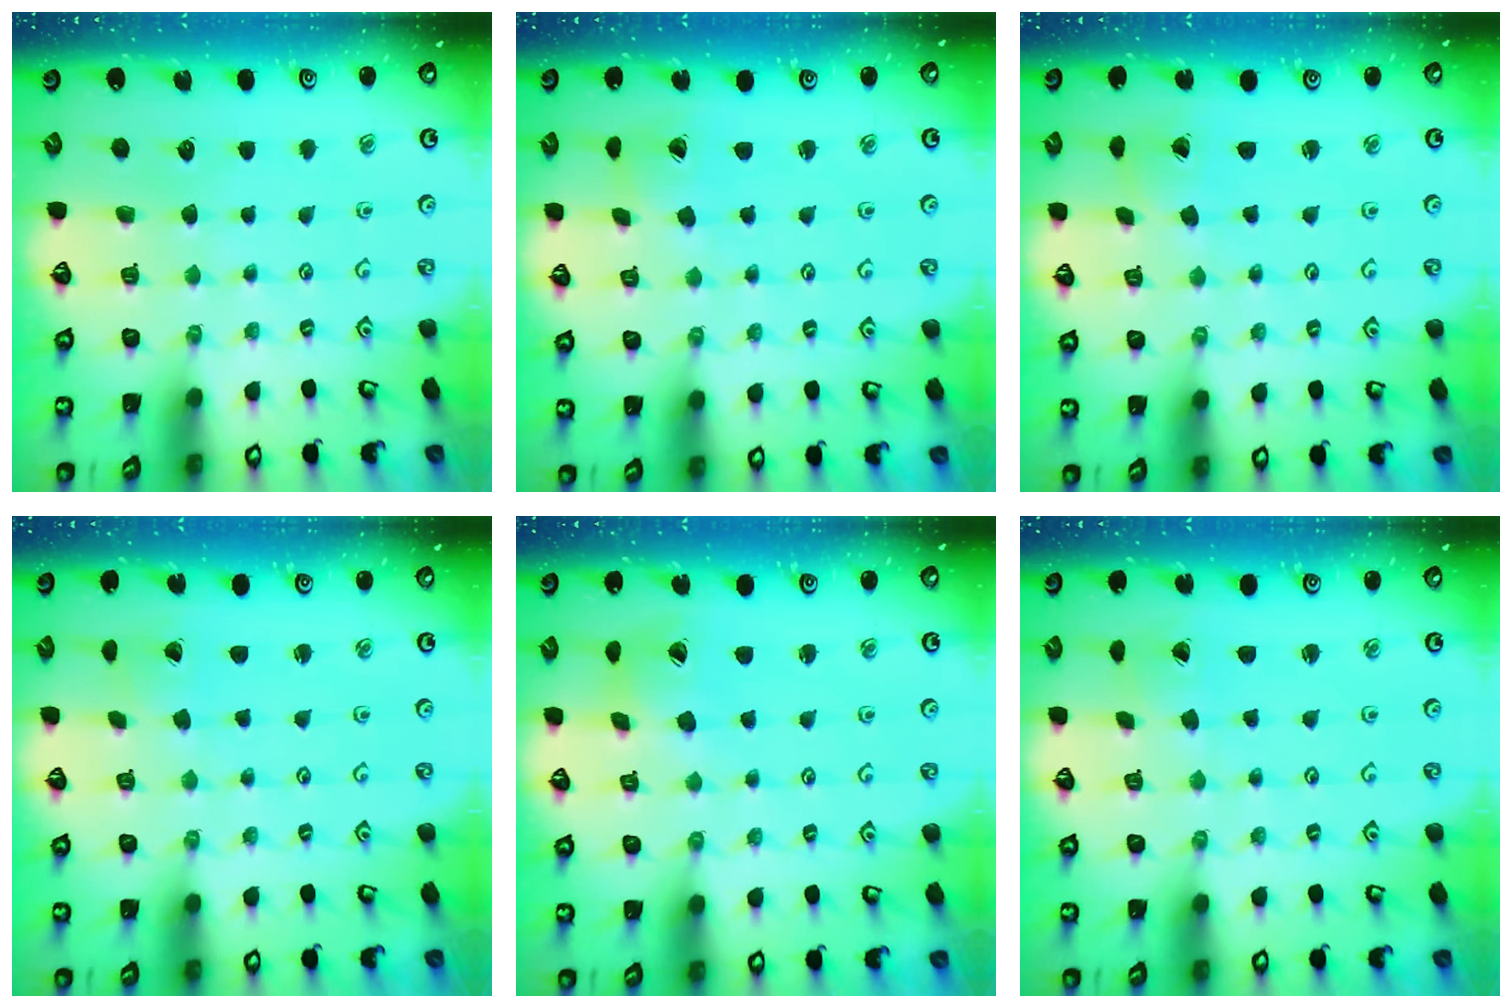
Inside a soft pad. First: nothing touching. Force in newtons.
{"total": 2.7, "press": 2.7, "slide": 0.4}
{"total": 1.3, "press": 1.2, "slide": 0.2}
{"total": 1.2, "press": 1.2, "slide": 0.1}
{"total": 4.9, "press": 4.9, "slide": 0.4}
{"total": 0.0}